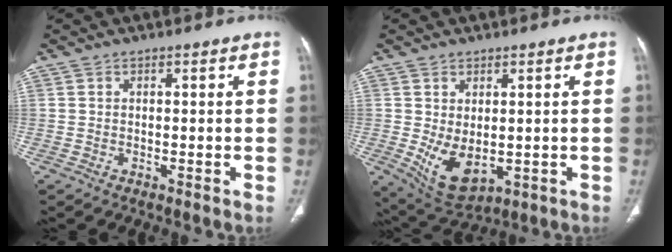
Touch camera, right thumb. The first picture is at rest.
{"total": 8.2, "force": [-0.7, 4.7, 6.7], "torque": [-0.109, -0.012, 0.014]}